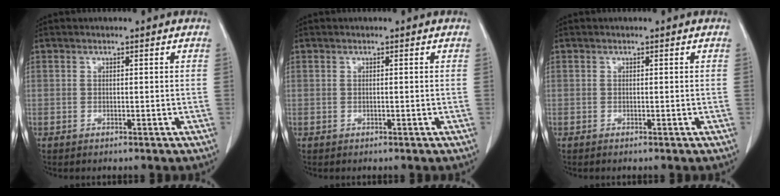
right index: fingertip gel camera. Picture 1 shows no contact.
{"total": 0.0}
{"total": 0.0}